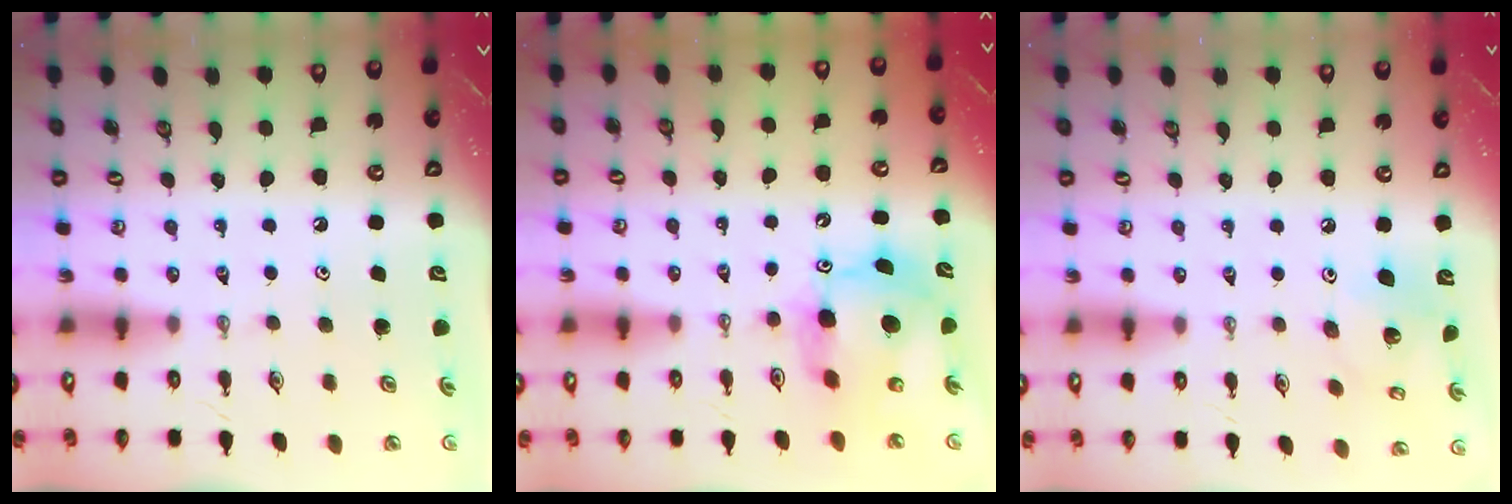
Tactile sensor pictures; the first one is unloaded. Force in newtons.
{"total": 11.6, "press": 11.5, "slide": 1.1}
{"total": 8.6, "press": 8.6, "slide": 0.4}